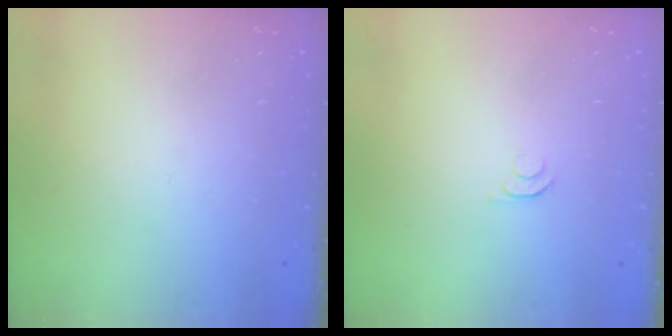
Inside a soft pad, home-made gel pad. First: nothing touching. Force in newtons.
{"total": 4.3, "press": 4.3, "slide": 0.7}